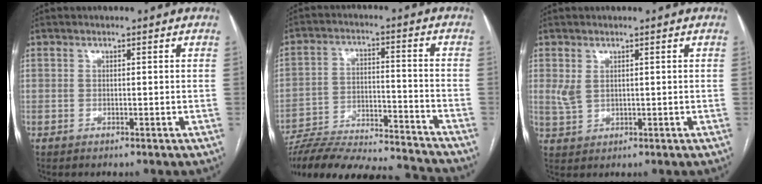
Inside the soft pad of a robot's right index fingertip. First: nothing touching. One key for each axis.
{"total": 22.9, "fx": -21.5, "fy": 2.0, "fz": 7.4, "tx": -0.136, "ty": -0.011, "tz": -0.321}
{"total": 2.6, "fx": 0.9, "fy": 1.6, "fz": 1.8, "tx": -0.047, "ty": 0.007, "tz": 0.029}